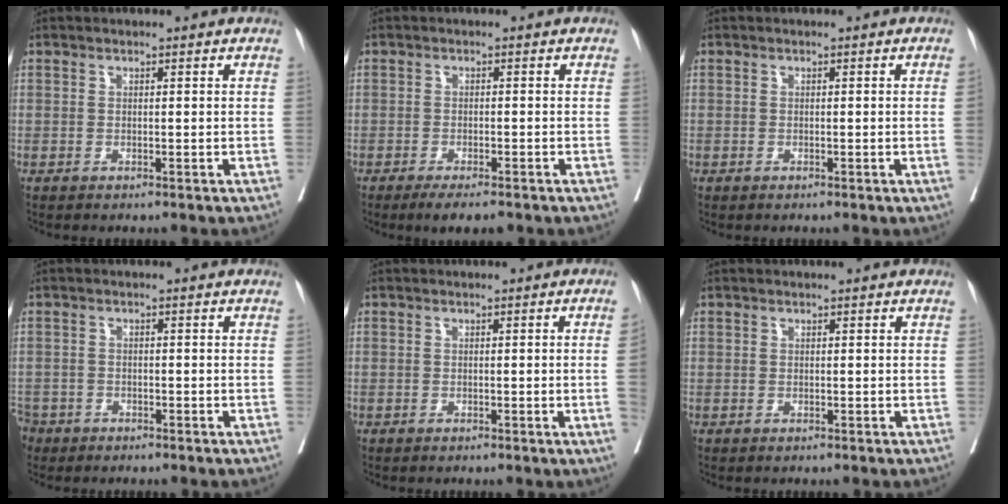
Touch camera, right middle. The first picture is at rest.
{"total": 4.3, "force": [-3.2, 0.9, 2.7], "torque": [-0.035, -0.006, -0.047]}
{"total": 0.6, "force": [-0.1, -0.2, 0.5], "torque": [-0.003, 0.001, -0.002]}
{"total": 5.4, "force": [-3.7, 3.8, 1.0], "torque": [-0.031, -0.001, -0.070]}
{"total": 2.2, "force": [-0.4, -0.8, 2.0], "torque": [-0.025, -0.002, -0.005]}
{"total": 0.0}